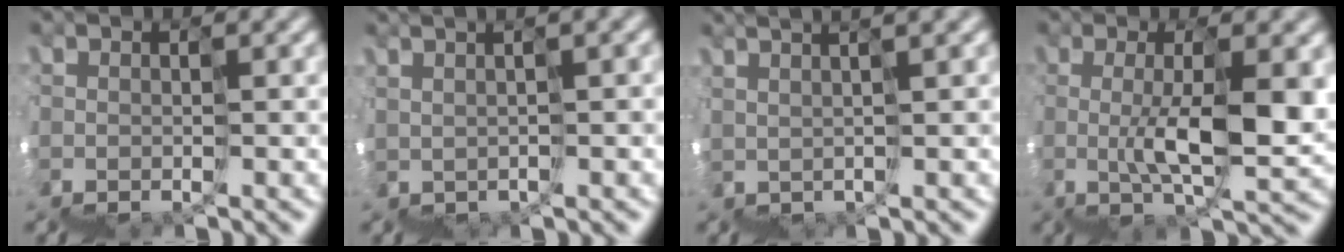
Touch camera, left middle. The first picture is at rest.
{"total": 3.6, "force": [2.9, -0.4, 2.2], "torque": [-0.013, 0.051, 0.057]}
{"total": 5.2, "force": [4.8, -0.9, 2.0], "torque": [0.016, 0.065, 0.070]}
{"total": 3.1, "force": [2.0, -2.1, 1.1], "torque": [-0.010, 0.028, 0.026]}